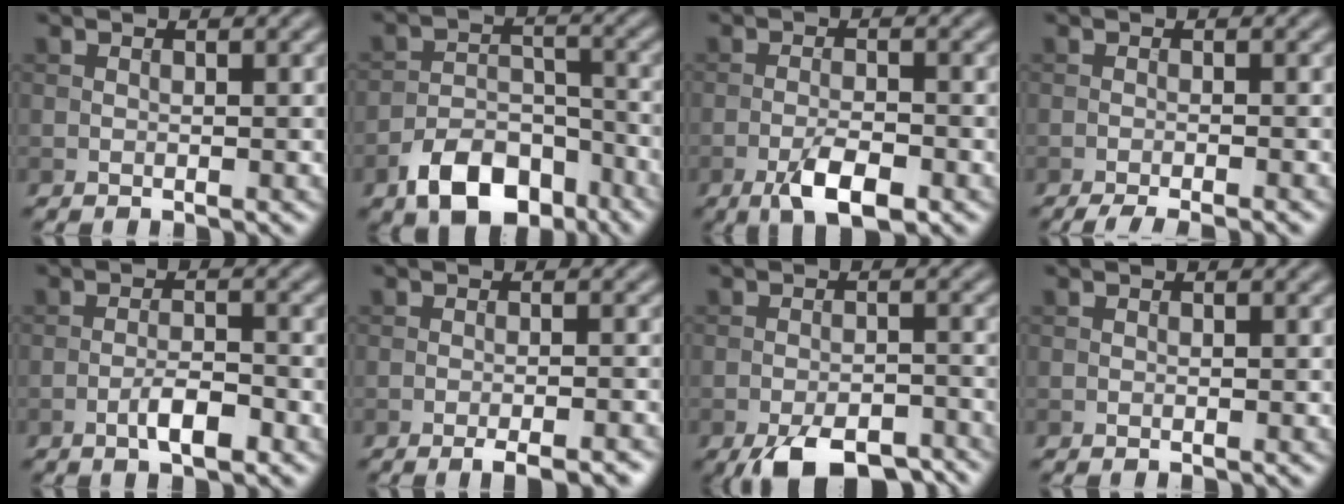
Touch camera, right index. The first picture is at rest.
{"total": 7.0, "force": [-4.6, 3.9, 3.6], "torque": [-0.057, -0.004, -0.080]}
{"total": 4.4, "force": [-2.4, 1.4, 3.4], "torque": [-0.065, -0.003, -0.043]}
{"total": 3.3, "force": [-2.5, 0.5, 2.1], "torque": [-0.030, 0.000, -0.045]}
{"total": 3.1, "force": [-1.6, 0.8, 2.5], "torque": [-0.045, 0.005, -0.031]}
{"total": 3.6, "force": [-2.4, 0.8, 2.6], "torque": [-0.037, 0.001, -0.034]}
{"total": 7.7, "force": [-5.6, 2.7, 4.6], "torque": [-0.065, -0.014, -0.083]}
{"total": 0.0}